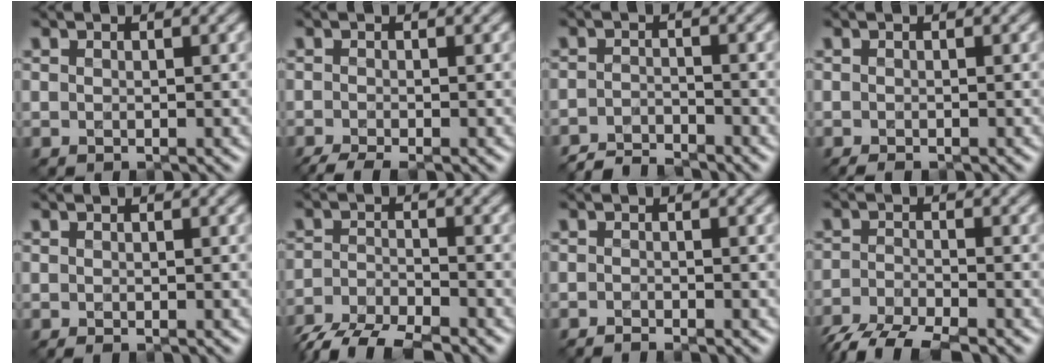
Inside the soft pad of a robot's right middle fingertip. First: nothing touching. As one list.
[{"total": 2.6, "force": [-2.1, 0.4, 1.5], "torque": [-0.028, -0.008, -0.043]}, {"total": 2.9, "force": [-2.8, 0.4, 0.6], "torque": [-0.011, 0.000, -0.059]}, {"total": 0.9, "force": [-0.8, 0.2, 0.5], "torque": [-0.009, -0.003, -0.014]}, {"total": 0.6, "force": [-0.4, 0.1, 0.4], "torque": [-0.008, -0.002, -0.006]}, {"total": 6.6, "force": [-5.5, 1.8, 3.1], "torque": [-0.059, -0.018, -0.101]}, {"total": 1.0, "force": [-0.9, 0.1, 0.4], "torque": [-0.005, -0.002, -0.019]}, {"total": 6.0, "force": [-4.9, 1.6, 3.2], "torque": [-0.059, -0.018, -0.094]}]